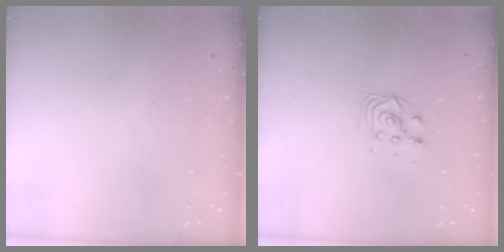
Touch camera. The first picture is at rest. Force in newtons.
{"total": 5.0, "press": 5.0, "slide": 0.3}